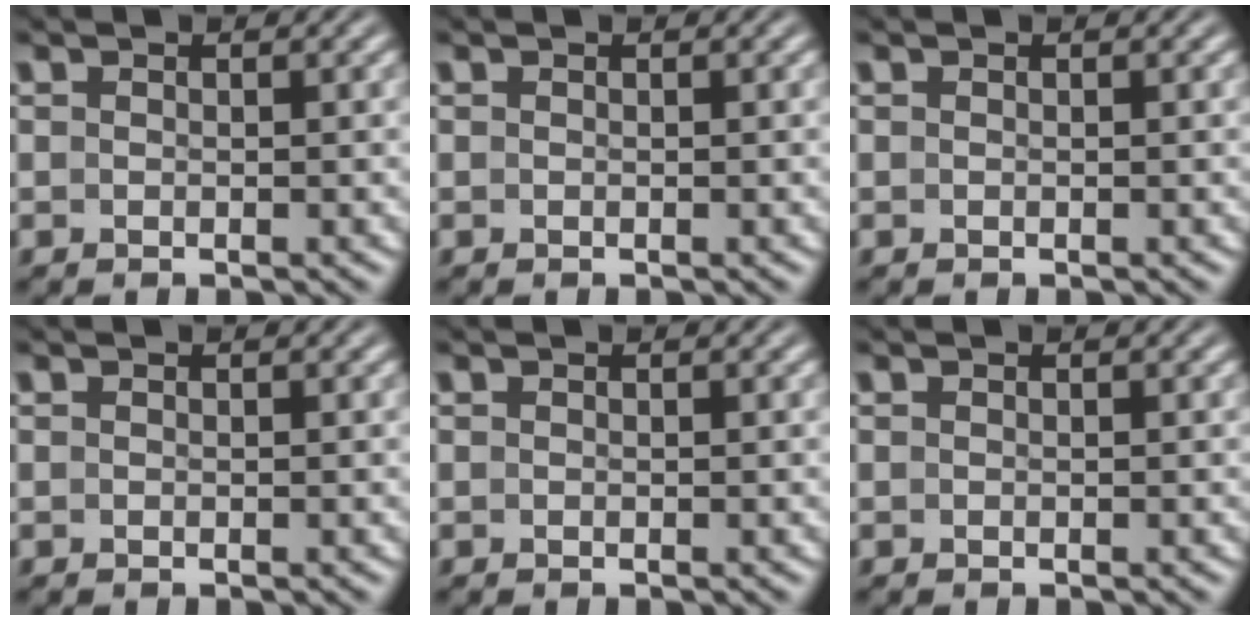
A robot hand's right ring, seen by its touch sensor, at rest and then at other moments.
{"total": 1.3, "force": [-0.3, -1.2, -0.4], "torque": [0.016, -0.013, 0.005]}
{"total": 0.0}
{"total": 0.0}
{"total": 0.0}
{"total": 0.0}